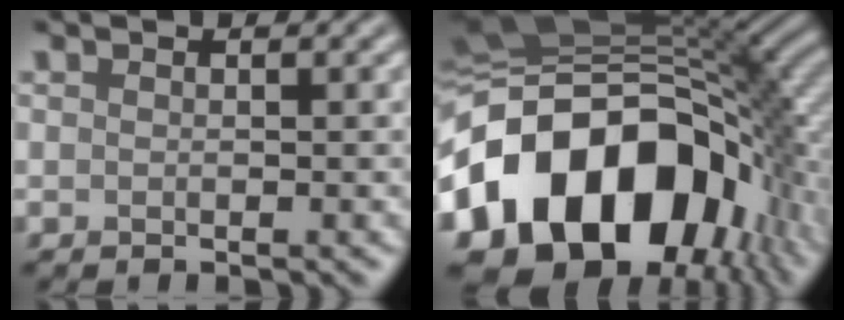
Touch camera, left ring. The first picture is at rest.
{"total": 19.3, "force": [-4.8, 13.1, 13.3], "torque": [-0.258, -0.006, -0.087]}